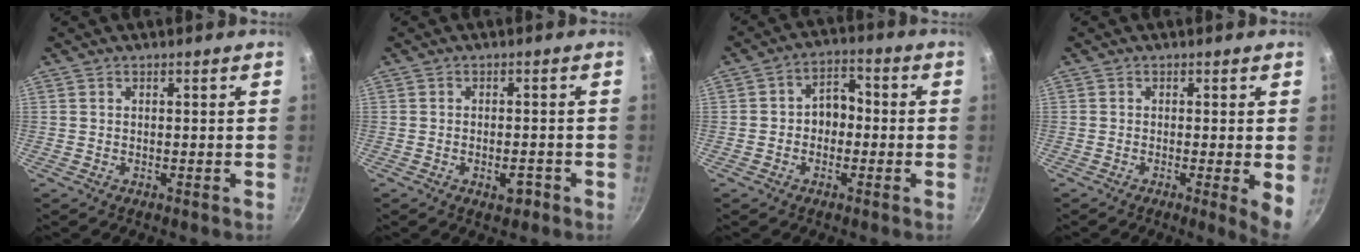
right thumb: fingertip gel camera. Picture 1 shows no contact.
{"total": 3.1, "force": [-1.6, 1.6, 2.2], "torque": [-0.019, 0.013, -0.021]}
{"total": 6.2, "force": [-0.8, 4.9, 3.8], "torque": [-0.014, 0.024, -0.022]}
{"total": 4.5, "force": [-0.4, 0.6, 4.5], "torque": [-0.054, -0.011, -0.008]}